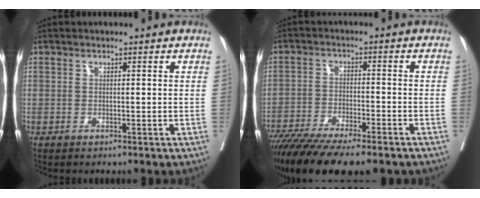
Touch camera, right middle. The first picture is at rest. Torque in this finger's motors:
{"motor_torque": [1.14, -1.00, 0.54, 0.21]}